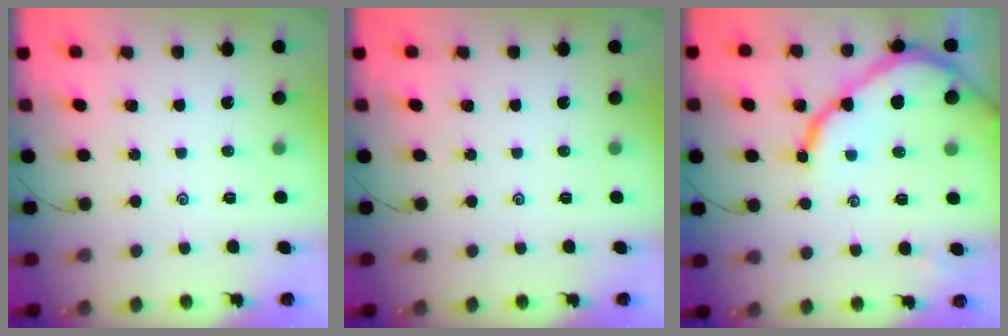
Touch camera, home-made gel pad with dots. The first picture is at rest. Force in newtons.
{"total": 0.0}
{"total": 11.9, "press": 11.8, "slide": 1.1}